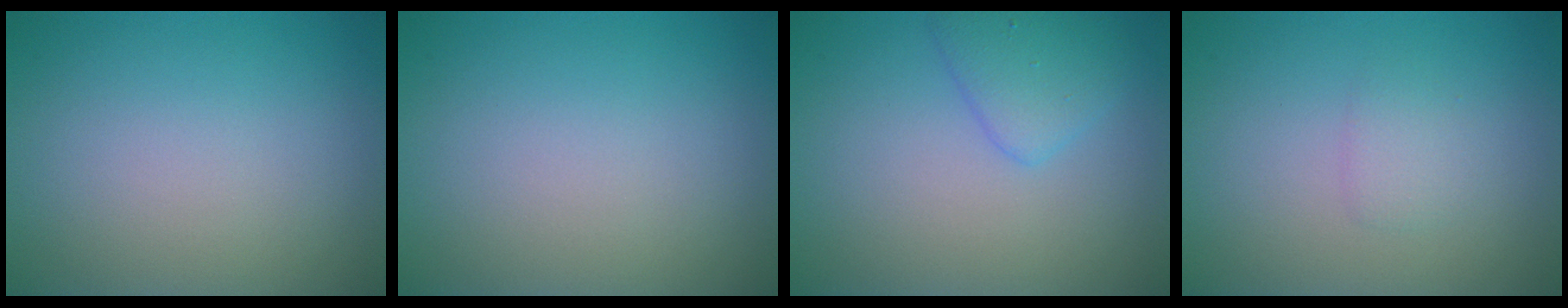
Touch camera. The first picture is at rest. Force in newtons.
{"total": 0.0}
{"total": 2.5, "press": 2.5, "slide": 0.1}
{"total": 1.2, "press": 1.2, "slide": 0.1}